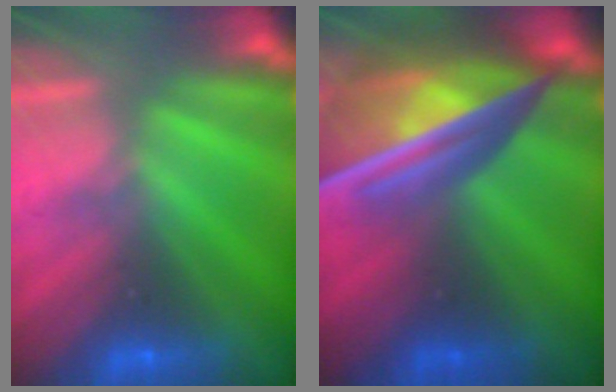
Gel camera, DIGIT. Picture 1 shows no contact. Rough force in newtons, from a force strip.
{"total": 7.6}